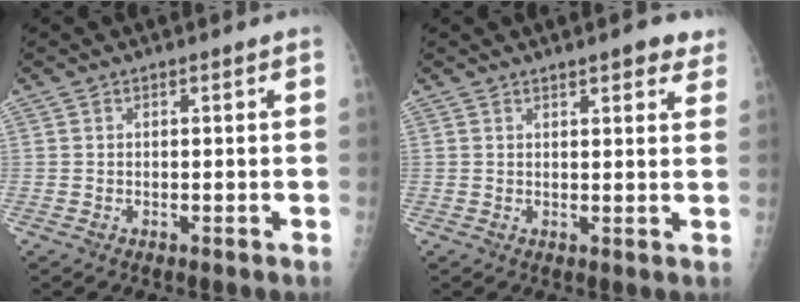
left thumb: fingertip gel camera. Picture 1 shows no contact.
{"total": 5.5, "force": [3.9, 1.5, 3.6], "torque": [-0.019, -0.009, 0.047]}